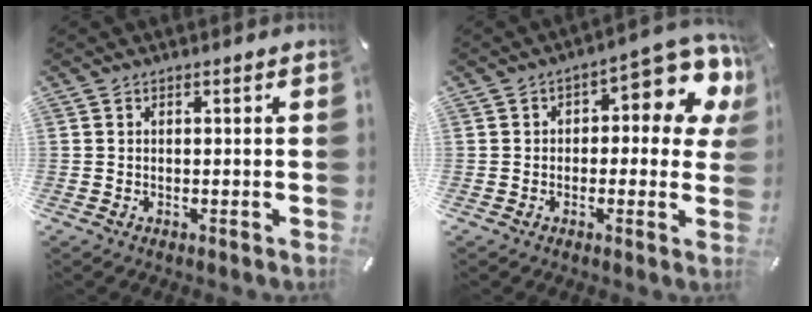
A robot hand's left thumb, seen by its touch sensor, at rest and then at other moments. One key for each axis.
{"total": 10.9, "fx": 4.0, "fy": 5.1, "fz": 8.7, "tx": -0.103, "ty": -0.033, "tz": 0.065}